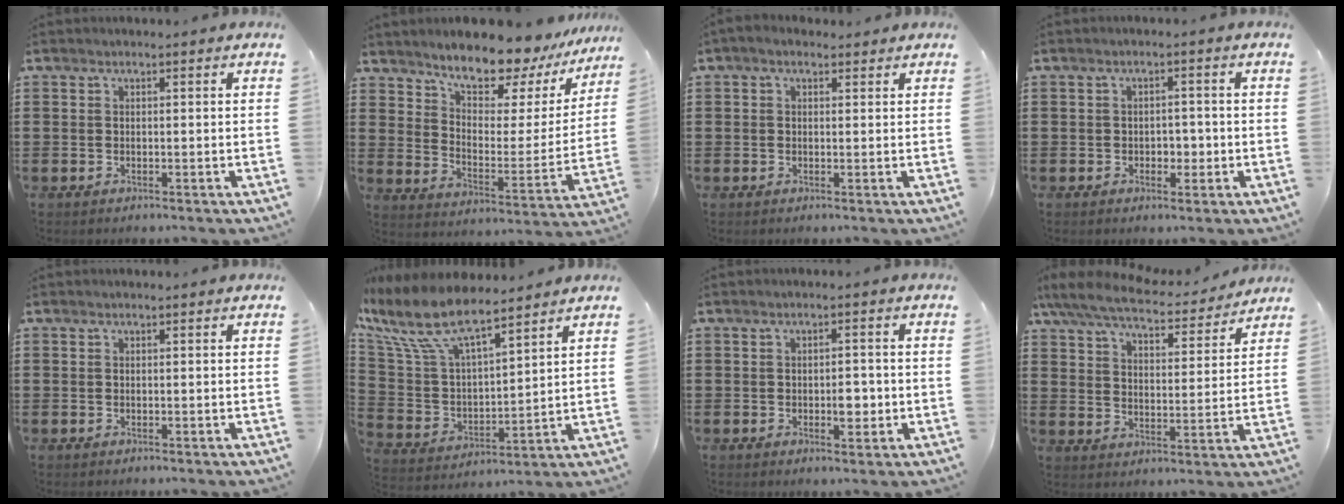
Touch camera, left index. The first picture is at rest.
{"total": 9.9, "force": [9.2, 1.9, 3.0], "torque": [-0.068, -0.075, 0.158]}
{"total": 1.4, "force": [0.6, 1.0, 0.8], "torque": [-0.017, 0.007, 0.011]}
{"total": 2.3, "force": [-0.5, 1.7, 1.6], "torque": [-0.034, 0.006, -0.014]}
{"total": 0.0}
{"total": 11.4, "force": [8.6, 3.2, 6.8], "torque": [-0.177, -0.043, 0.147]}
{"total": 3.3, "force": [-0.6, 1.6, 2.8], "torque": [-0.045, 0.000, -0.013]}
{"total": 7.4, "force": [6.7, 1.1, 2.9], "torque": [-0.087, -0.037, 0.118]}